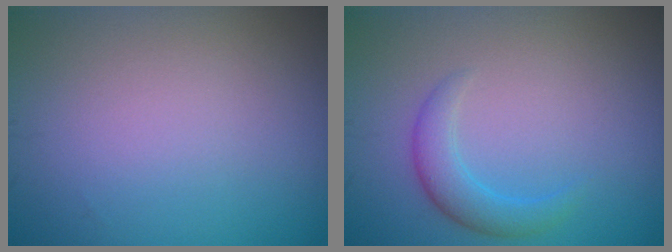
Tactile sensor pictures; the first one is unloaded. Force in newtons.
{"total": 2.5, "press": 2.5, "slide": 0.0}